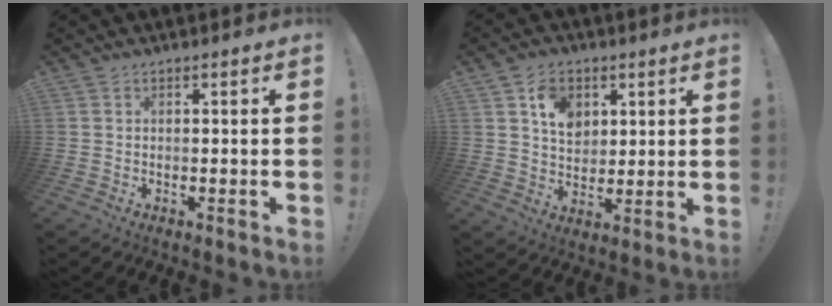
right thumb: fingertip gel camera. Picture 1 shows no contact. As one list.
[{"total": 9.6, "force": [4.3, 7.4, 4.4], "torque": [-0.065, -0.013, 0.084]}]